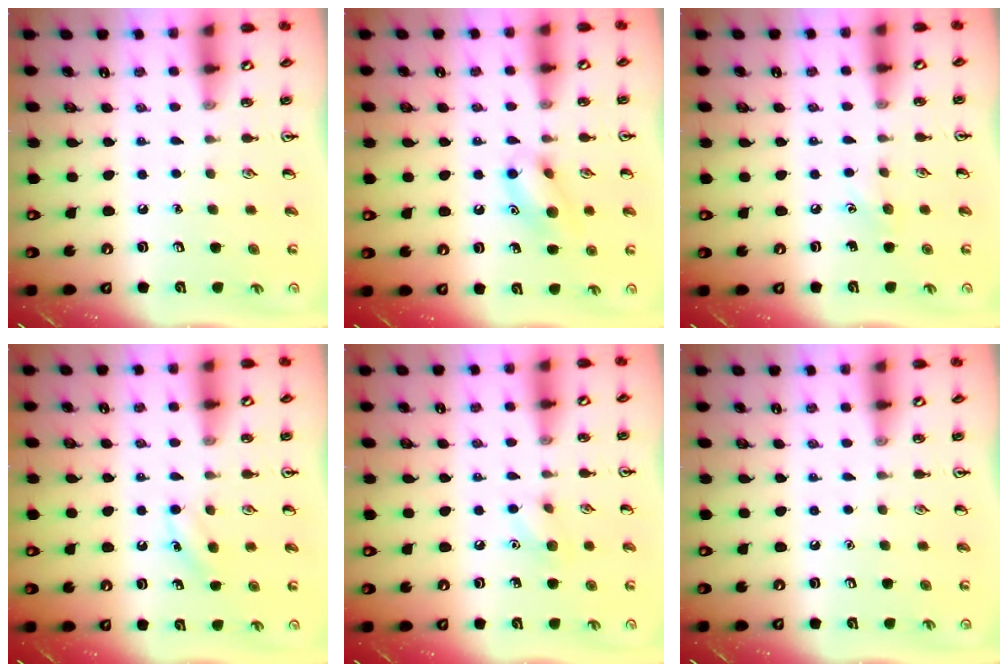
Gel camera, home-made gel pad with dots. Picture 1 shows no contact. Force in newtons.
{"total": 10.9, "press": 10.7, "slide": 1.8}
{"total": 5.3, "press": 5.2, "slide": 1.2}
{"total": 3.9, "press": 3.6, "slide": 1.4}
{"total": 6.6, "press": 6.4, "slide": 1.9}
{"total": 0.0}